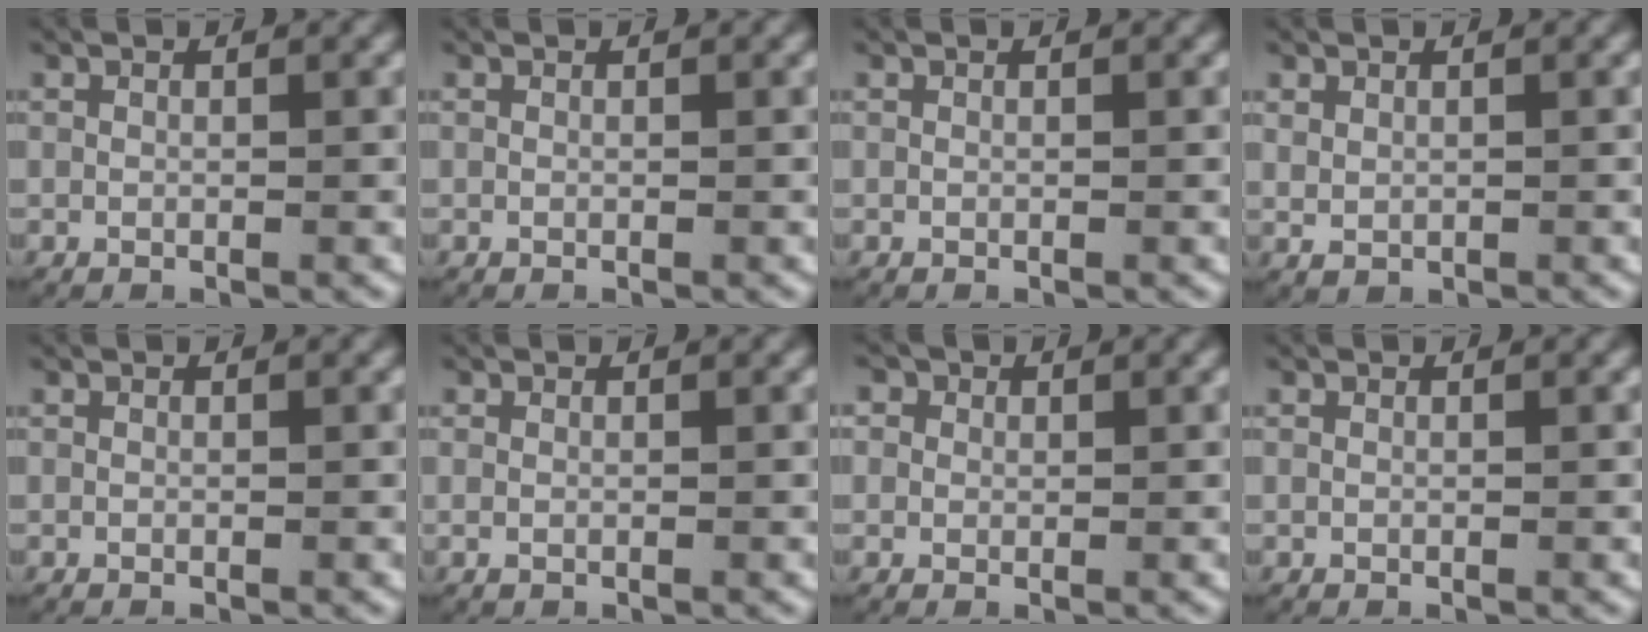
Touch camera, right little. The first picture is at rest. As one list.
[{"total": 0.0}, {"total": 0.0}, {"total": 1.4, "force": [0.3, 1.2, 0.7], "torque": [-0.022, -0.005, 0.015]}, {"total": 0.0}, {"total": 0.9, "force": [0.0, 0.6, 0.7], "torque": [-0.015, -0.003, 0.002]}, {"total": 2.4, "force": [0.7, 2.2, 0.5], "torque": [-0.021, 0.001, 0.007]}, {"total": 0.0}]